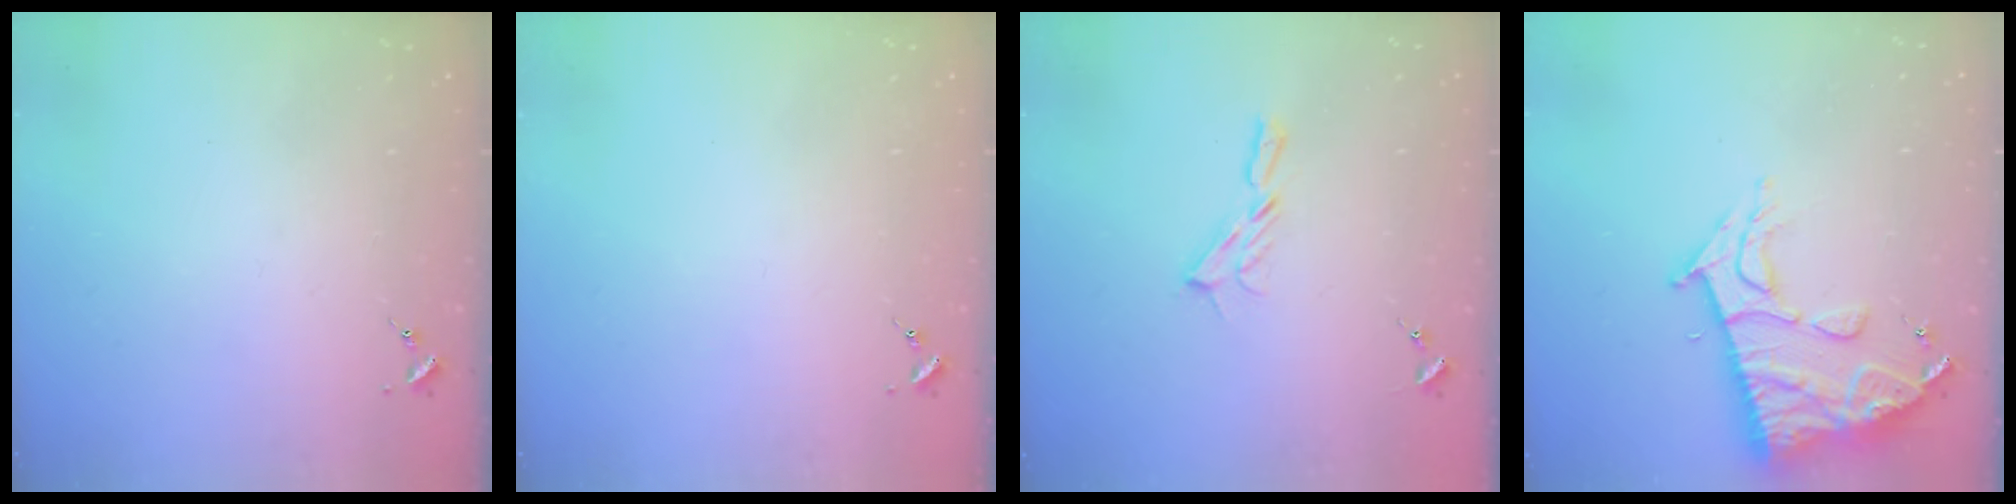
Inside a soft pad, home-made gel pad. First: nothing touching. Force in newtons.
{"total": 0.0}
{"total": 5.9, "press": 5.9, "slide": 0.5}
{"total": 14.4, "press": 14.3, "slide": 1.2}